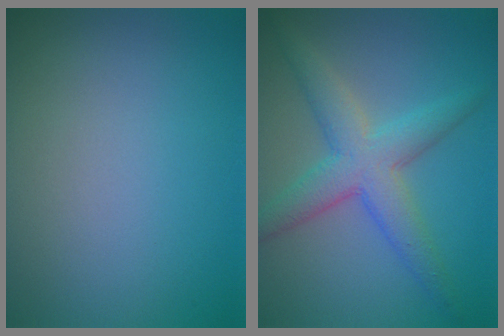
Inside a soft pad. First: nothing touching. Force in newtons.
{"total": 4.9, "press": 4.9, "slide": 0.1}